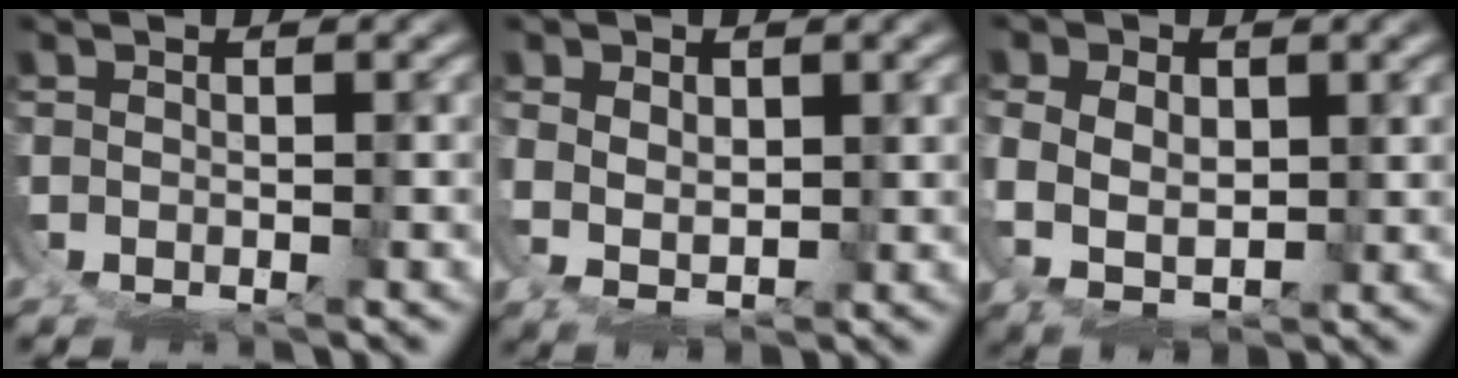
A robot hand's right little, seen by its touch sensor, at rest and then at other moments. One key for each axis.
{"total": 4.0, "fx": 1.2, "fy": 2.3, "fz": 3.0, "tx": -0.066, "ty": -0.018, "tz": 0.032}
{"total": 7.4, "fx": 0.1, "fy": 5.7, "fz": 4.7, "tx": -0.109, "ty": -0.029, "tz": 0.011}